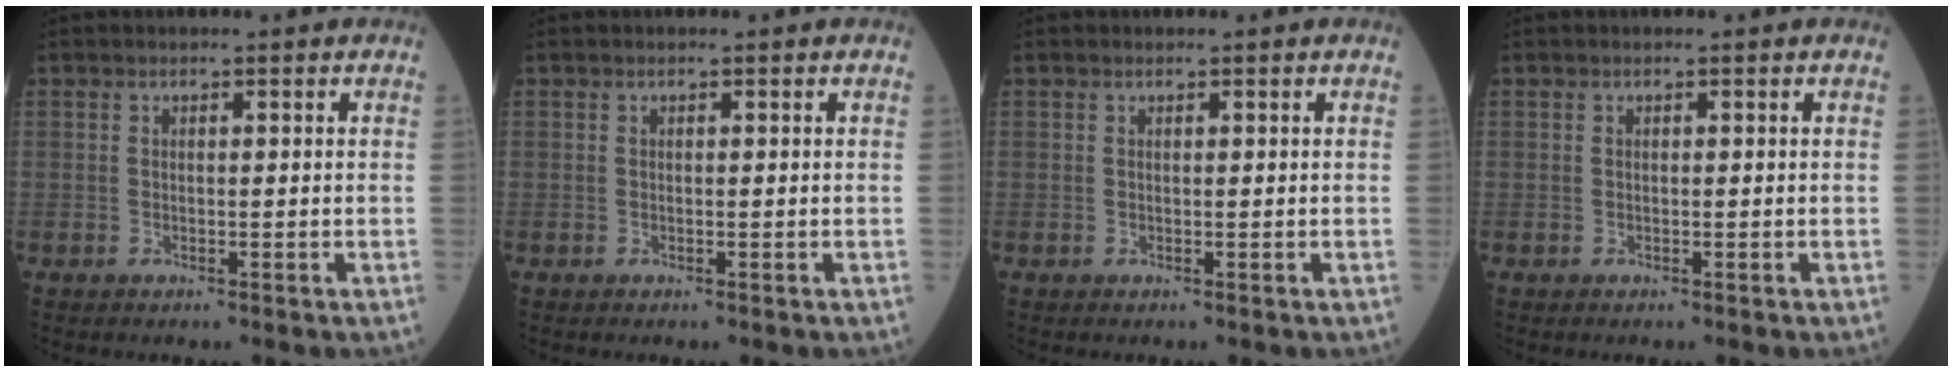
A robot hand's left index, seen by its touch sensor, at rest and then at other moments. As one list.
[{"total": 0.0}, {"total": 0.0}, {"total": 0.0}]